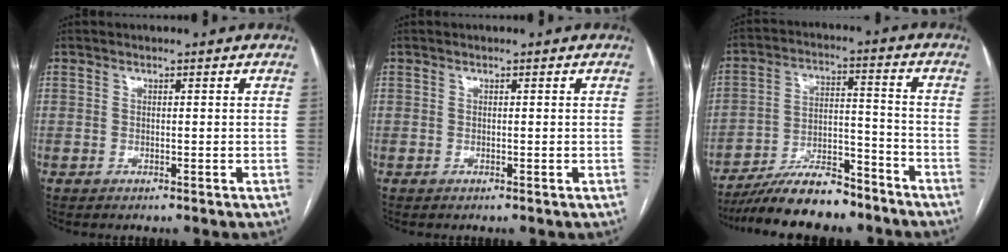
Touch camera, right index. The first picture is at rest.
{"total": 0.0}
{"total": 13.4, "force": [-11.5, 3.2, 6.2], "torque": [-0.104, 0.013, -0.198]}